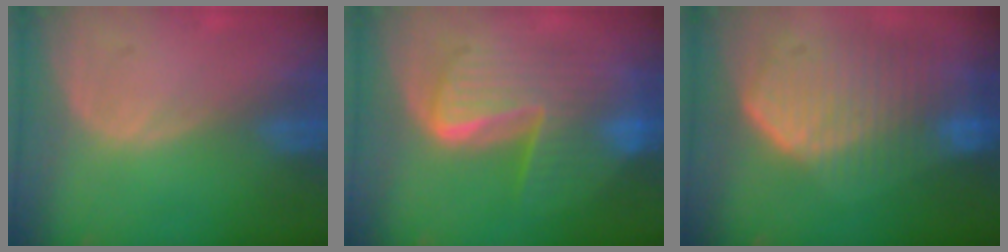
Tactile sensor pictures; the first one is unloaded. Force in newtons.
{"total": 10.1, "press": 10.1, "slide": 1.0}
{"total": 10.8, "press": 9.5, "slide": 5.2}